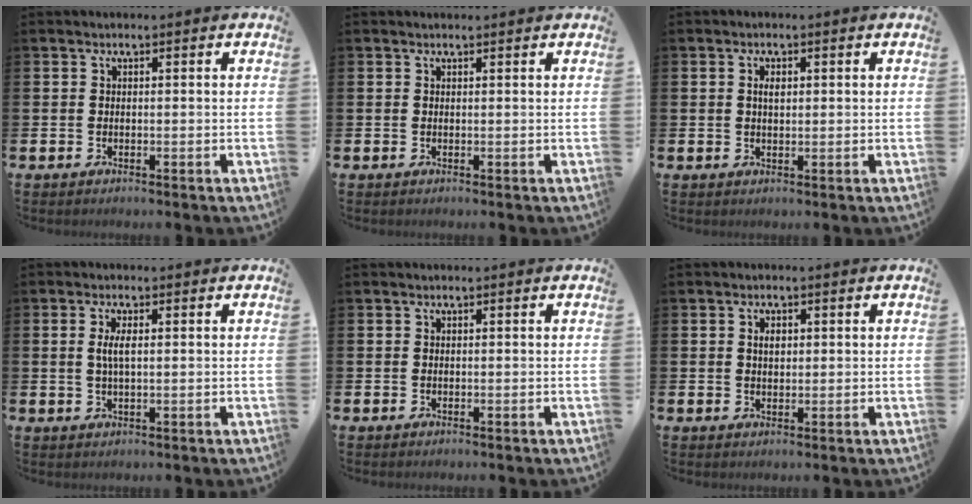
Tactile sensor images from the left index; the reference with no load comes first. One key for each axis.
{"total": 0.5, "fx": 0.5, "fy": 0.0, "fz": 0.0, "tx": 0.008, "ty": -0.004, "tz": 0.009}
{"total": 1.5, "fx": 0.6, "fy": 0.8, "fz": 1.2, "tx": -0.016, "ty": 0.002, "tz": 0.007}
{"total": 2.7, "fx": 0.6, "fy": 0.8, "fz": 2.5, "tx": -0.050, "ty": 0.005, "tz": 0.009}
{"total": 0.0}
{"total": 1.8, "fx": 0.8, "fy": 1.1, "fz": 1.2, "tx": -0.009, "ty": -0.001, "tz": 0.010}